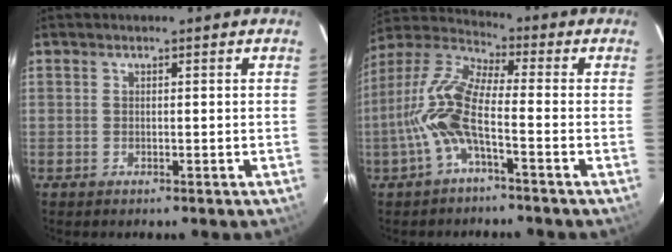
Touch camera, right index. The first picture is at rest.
{"total": 11.2, "force": [-3.2, 2.6, 10.4], "torque": [-0.231, 0.008, -0.068]}